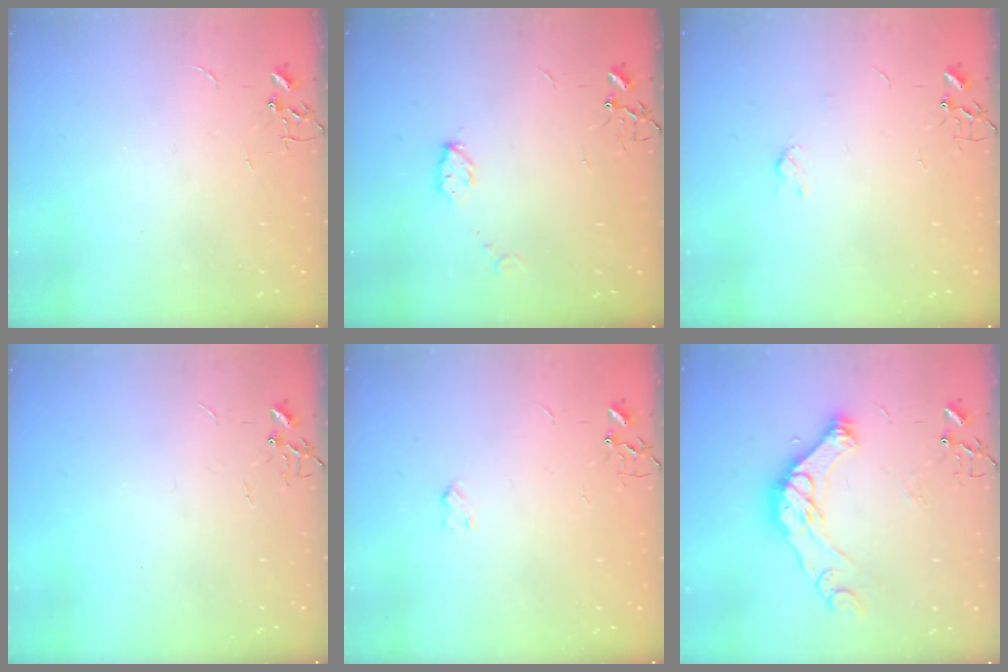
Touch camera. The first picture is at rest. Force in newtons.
{"total": 5.1, "press": 5.0, "slide": 0.7}
{"total": 3.0, "press": 2.9, "slide": 0.6}
{"total": 0.0}
{"total": 2.4, "press": 2.4, "slide": 0.4}
{"total": 17.0, "press": 16.8, "slide": 2.1}